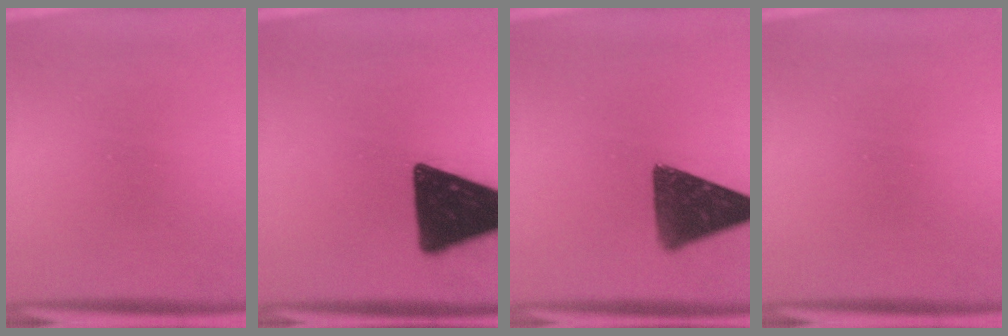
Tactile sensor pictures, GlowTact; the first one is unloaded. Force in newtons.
{"total": 17.3}
{"total": 12.6}
{"total": 0.0}